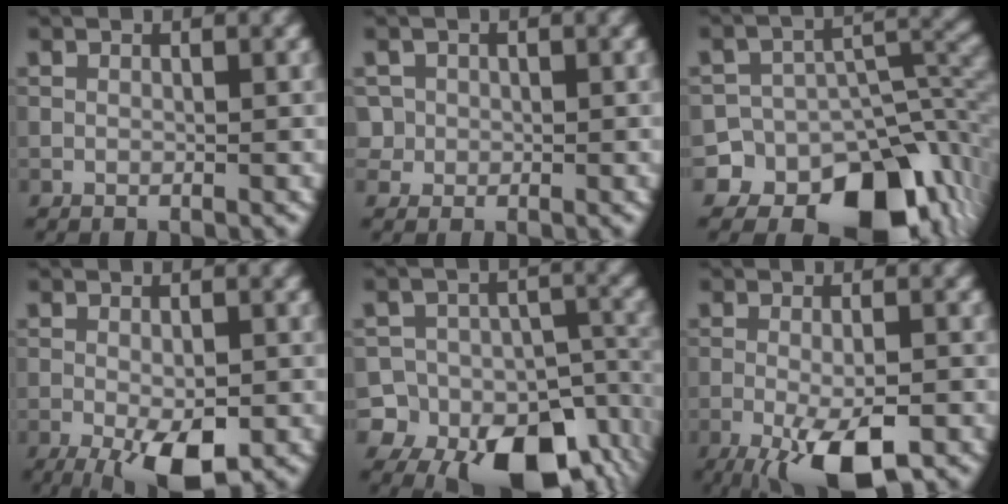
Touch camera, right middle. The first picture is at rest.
{"total": 1.9, "force": [0.2, 1.8, 0.3], "torque": [-0.002, 0.002, 0.009]}
{"total": 13.3, "force": [-8.5, 8.5, 5.7], "torque": [-0.083, 0.008, -0.128]}
{"total": 6.5, "force": [-3.0, 2.3, 5.2], "torque": [-0.083, -0.013, -0.043]}
{"total": 16.4, "force": [-9.8, 11.3, 6.7], "torque": [-0.101, -0.037, -0.140]}
{"total": 7.7, "force": [-3.8, 2.2, 6.3], "torque": [-0.103, -0.008, -0.060]}